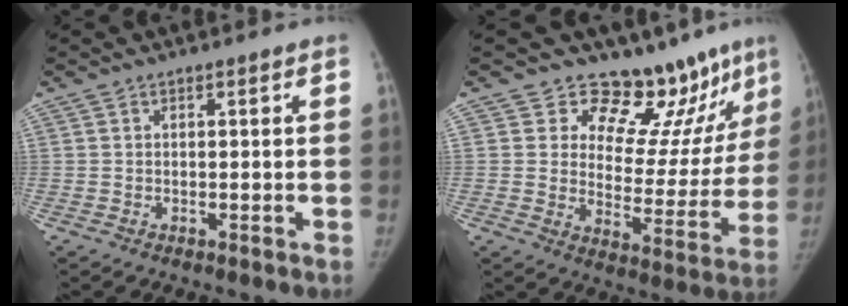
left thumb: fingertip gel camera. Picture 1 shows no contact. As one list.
[{"total": 14.9, "force": [12.4, 6.8, 4.9], "torque": [-0.007, -0.105, 0.163]}]